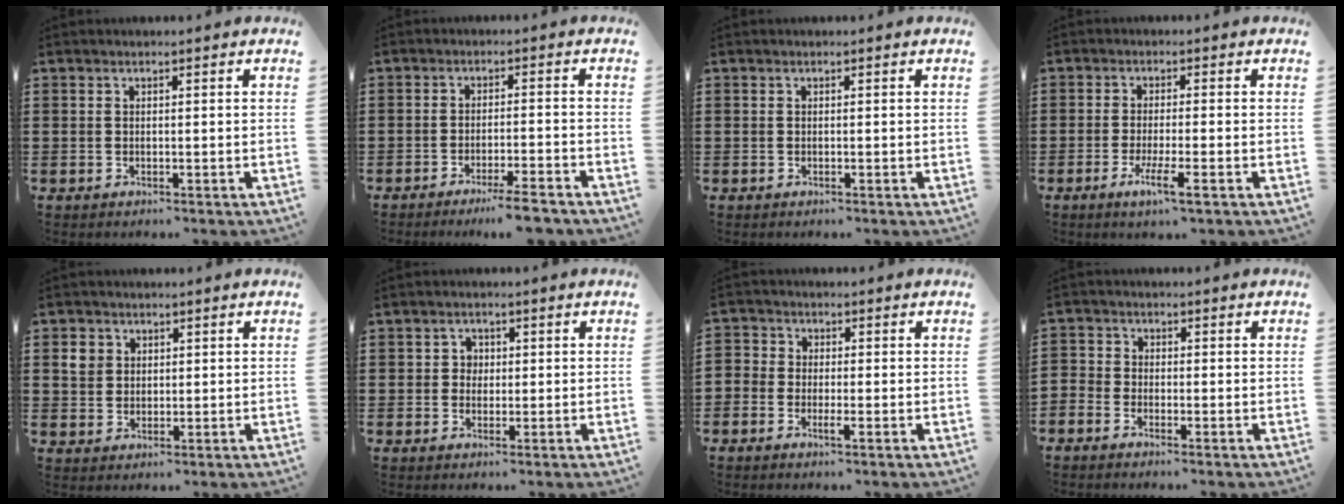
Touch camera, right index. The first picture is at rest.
{"total": 4.4, "force": [-3.7, -0.6, 2.4], "torque": [-0.039, -0.014, -0.067]}
{"total": 0.0}
{"total": 4.6, "force": [-2.2, 0.3, 4.0], "torque": [-0.086, -0.018, -0.042]}
{"total": 2.8, "force": [1.1, 2.4, 0.8], "torque": [-0.026, 0.009, 0.019]}
{"total": 1.7, "force": [0.0, 1.6, 0.6], "torque": [-0.018, 0.009, -0.002]}
{"total": 1.7, "force": [-1.1, 0.9, 0.9], "torque": [-0.019, 0.003, -0.022]}
{"total": 1.6, "force": [-1.5, 0.5, 0.0], "torque": [-0.006, 0.002, -0.032]}